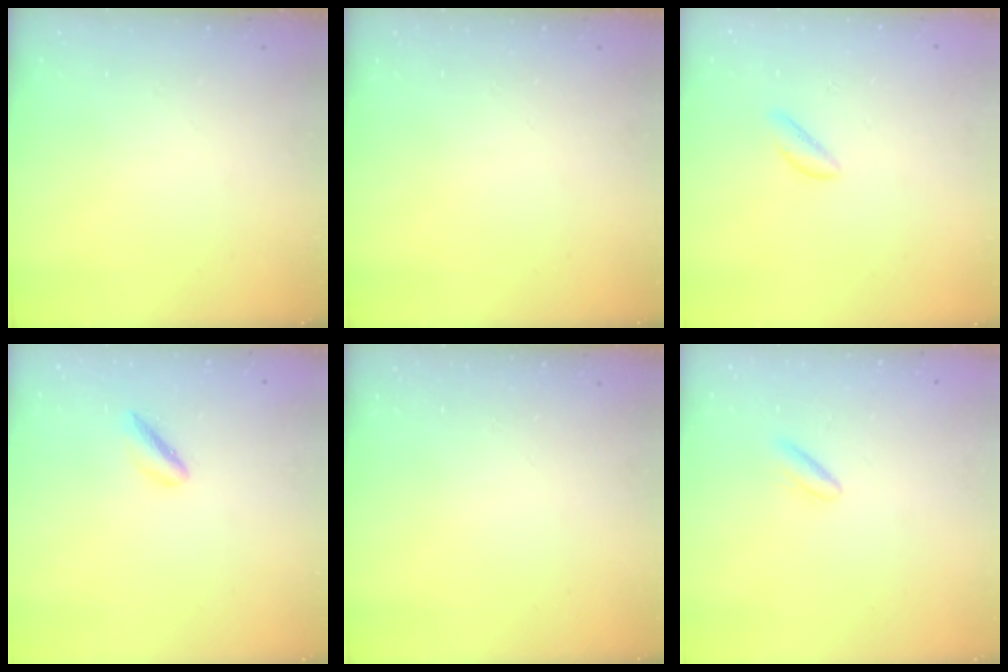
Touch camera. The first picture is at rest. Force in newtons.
{"total": 0.0}
{"total": 1.7, "press": 1.6, "slide": 0.6}
{"total": 2.0, "press": 2.0, "slide": 0.5}
{"total": 0.0}
{"total": 3.2, "press": 2.9, "slide": 1.4}